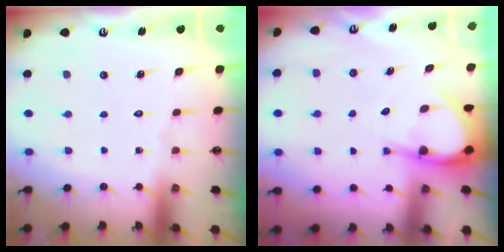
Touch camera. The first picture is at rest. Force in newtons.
{"total": 5.0, "press": 5.0, "slide": 0.7}